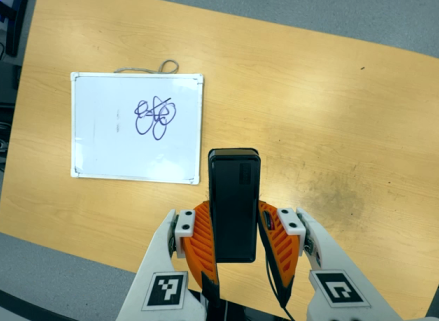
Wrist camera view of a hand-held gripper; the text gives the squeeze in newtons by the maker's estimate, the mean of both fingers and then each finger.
{"total": 4.2, "left": 3.0, "right": 5.5}